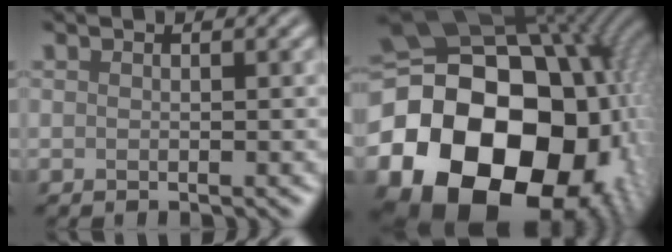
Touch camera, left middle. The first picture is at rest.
{"total": 24.6, "force": [-5.1, 19.3, 14.3], "torque": [-0.263, -0.050, -0.110]}